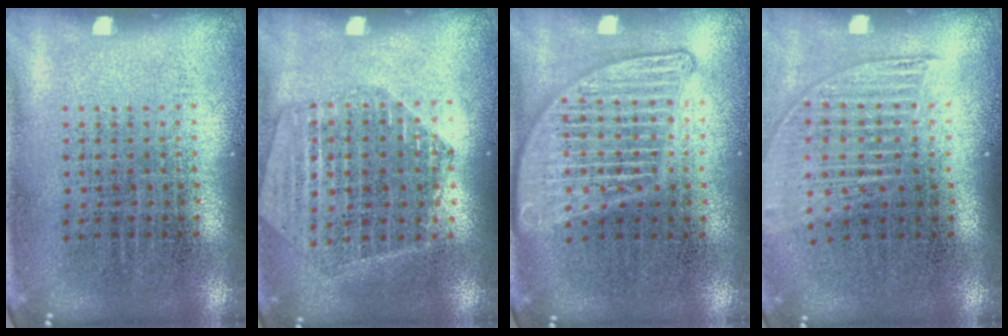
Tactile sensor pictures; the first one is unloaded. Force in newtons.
{"total": 1.7, "press": 1.6, "slide": 0.3}
{"total": 2.1, "press": 2.1, "slide": 0.2}
{"total": 1.3, "press": 1.2, "slide": 0.6}